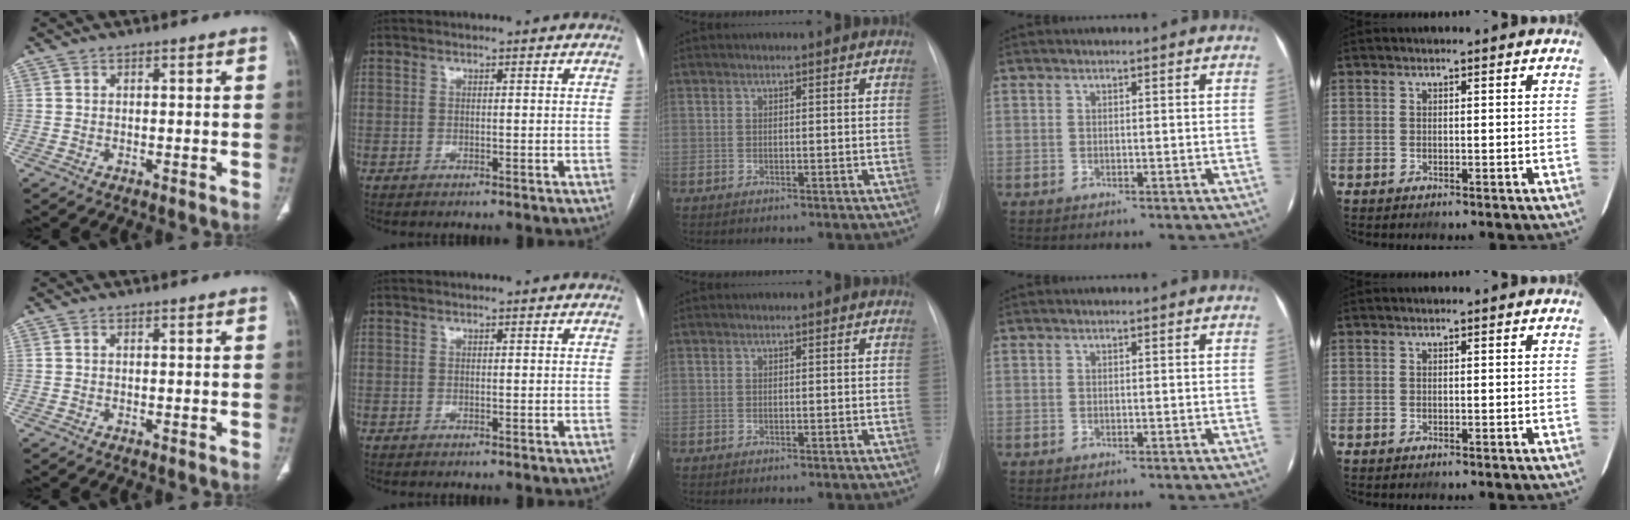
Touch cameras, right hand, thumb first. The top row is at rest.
{}